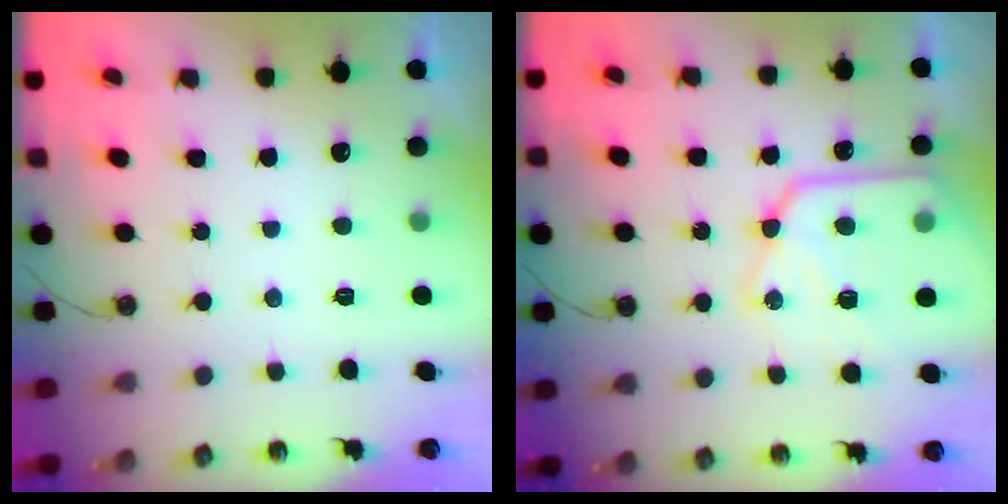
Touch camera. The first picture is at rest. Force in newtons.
{"total": 18.8, "press": 18.7, "slide": 1.9}